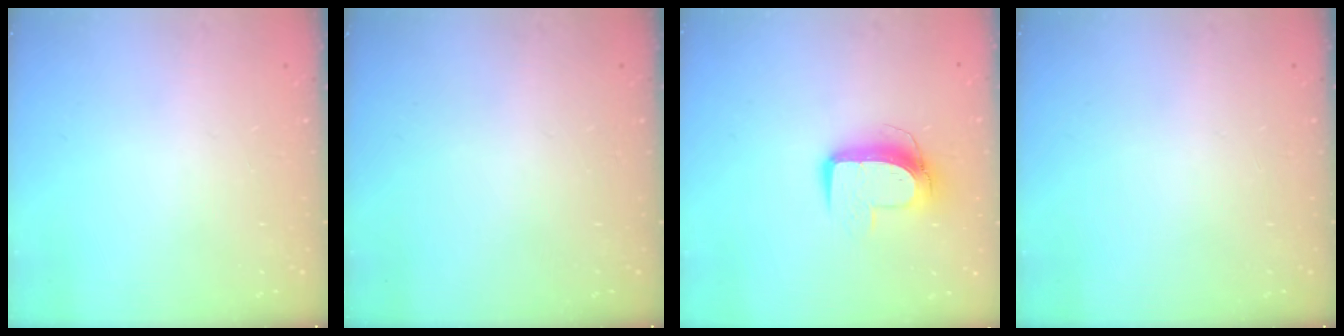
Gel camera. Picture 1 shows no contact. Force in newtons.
{"total": 0.0}
{"total": 10.2, "press": 10.2, "slide": 0.6}
{"total": 0.0}